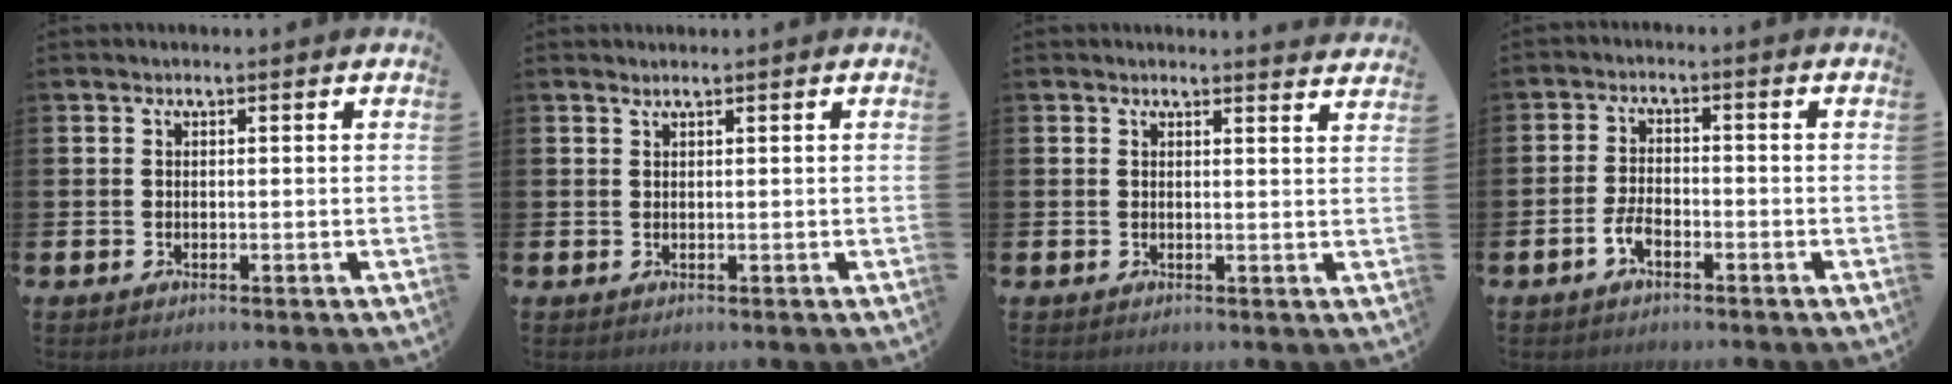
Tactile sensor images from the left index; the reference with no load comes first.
{"total": 0.8, "force": [0.8, -0.1, 0.1], "torque": [-0.003, -0.002, 0.016]}
{"total": 2.1, "force": [2.1, -0.1, -0.2], "torque": [0.009, -0.016, 0.036]}
{"total": 2.9, "force": [-1.5, 1.4, 2.0], "torque": [-0.052, 0.006, -0.029]}